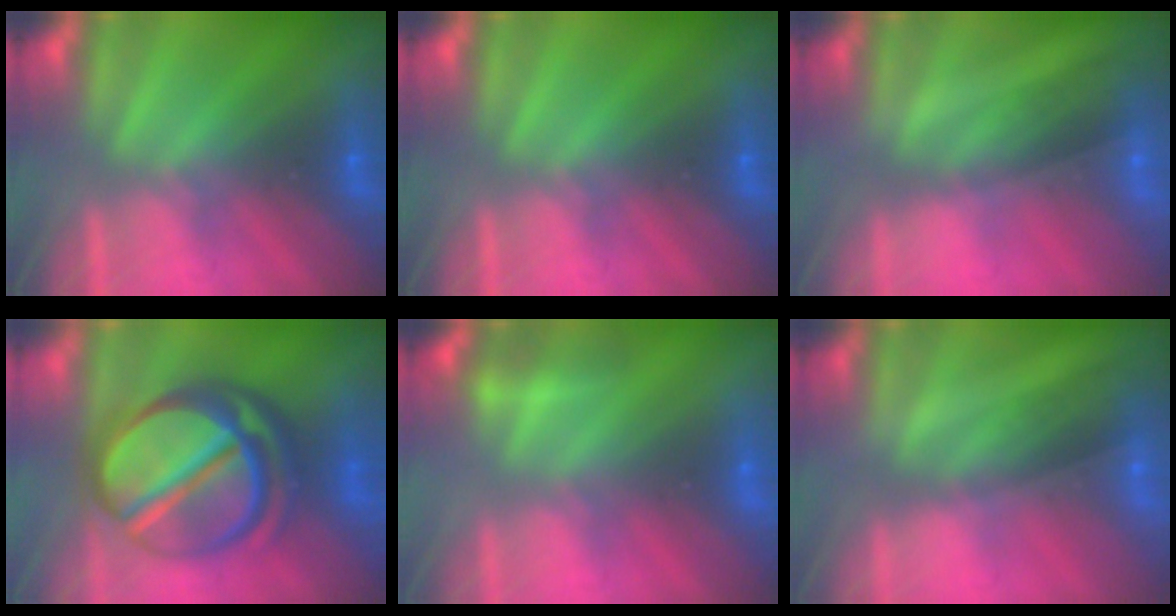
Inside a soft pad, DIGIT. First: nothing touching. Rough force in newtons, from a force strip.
{"total": 0.0}
{"total": 1.9}
{"total": 7.3}
{"total": 2.5}
{"total": 1.9}